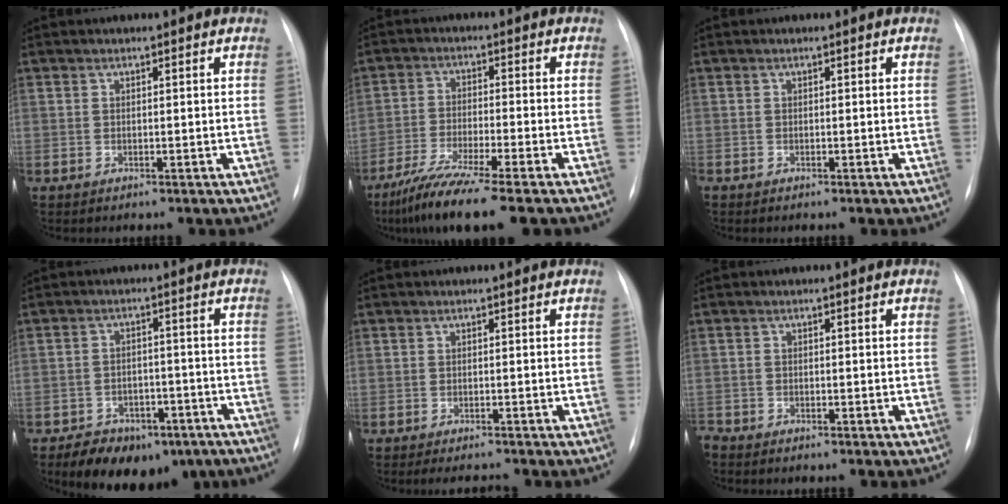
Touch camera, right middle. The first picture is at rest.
{"total": 10.8, "force": [-8.1, -0.1, 7.1], "torque": [-0.125, -0.033, -0.137]}
{"total": 0.0}
{"total": 11.5, "force": [-7.9, 6.3, 5.5], "torque": [-0.073, 0.012, -0.114]}
{"total": 2.5, "force": [-2.3, 0.4, 0.9], "torque": [-0.011, -0.006, -0.030]}
{"total": 1.9, "force": [-1.7, 0.6, 0.4], "torque": [-0.002, -0.001, -0.027]}